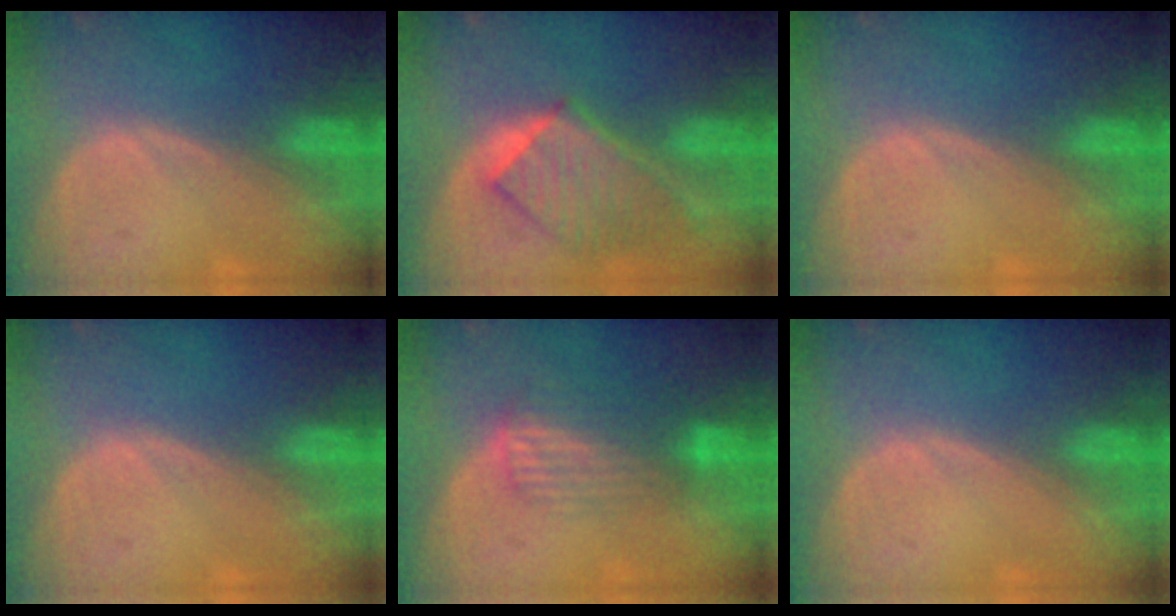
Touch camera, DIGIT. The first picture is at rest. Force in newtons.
{"total": 7.6, "press": 7.5, "slide": 1.1}
{"total": 0.0}
{"total": 0.0}
{"total": 6.8, "press": 5.7, "slide": 3.7}
{"total": 0.0}